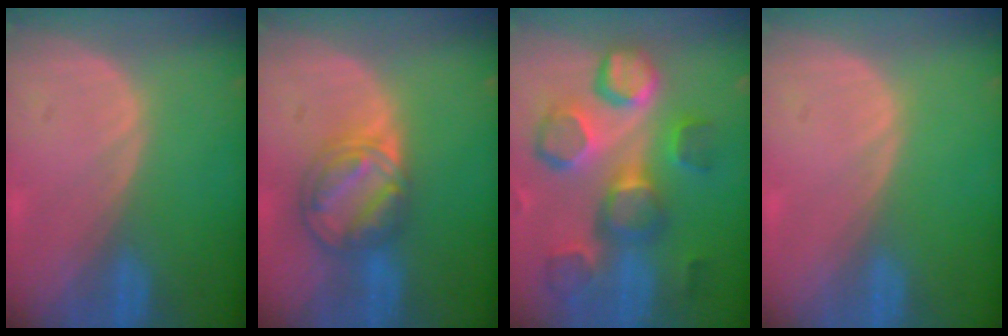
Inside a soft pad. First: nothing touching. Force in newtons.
{"total": 8.1, "press": 7.0, "slide": 4.1}
{"total": 11.7, "press": 10.8, "slide": 4.4}
{"total": 0.0}